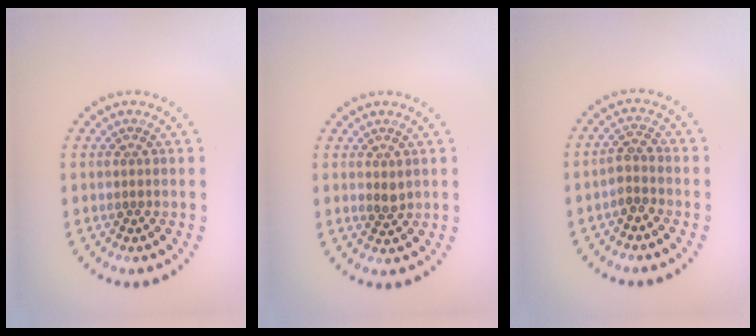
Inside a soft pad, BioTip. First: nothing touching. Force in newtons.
{"total": 0.9, "press": 0.8, "slide": 0.3}
{"total": 1.7, "press": 1.3, "slide": 1.0}